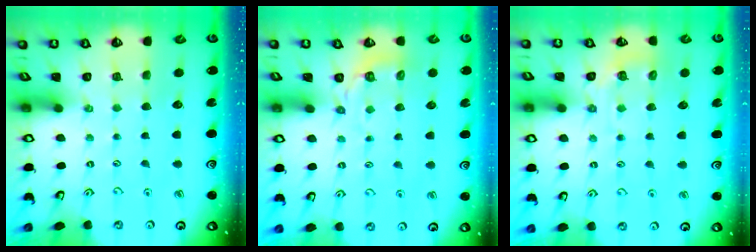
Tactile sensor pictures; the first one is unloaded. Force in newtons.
{"total": 5.3, "press": 4.8, "slide": 2.3}
{"total": 6.2, "press": 6.1, "slide": 1.3}